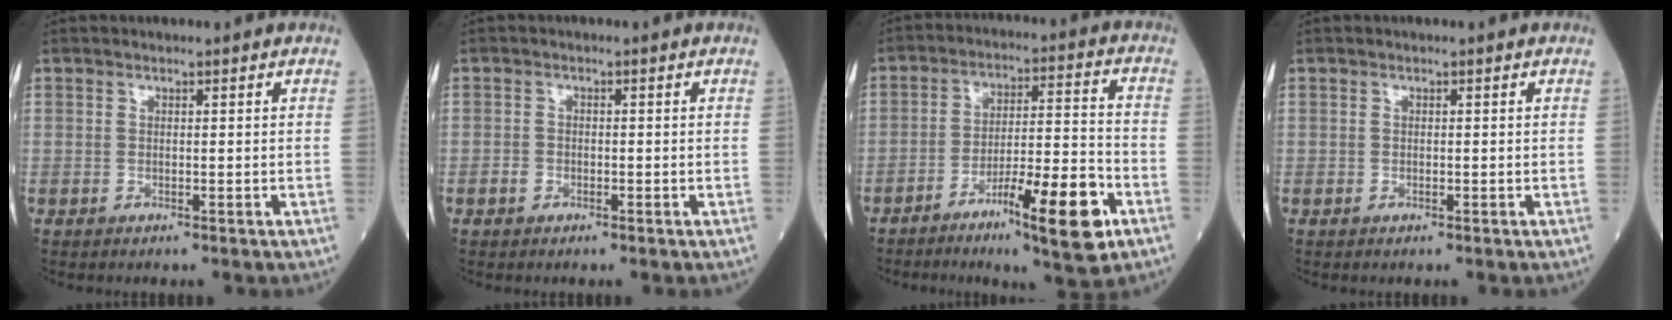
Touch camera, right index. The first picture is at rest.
{"total": 1.1, "force": [-0.5, 0.9, 0.3], "torque": [-0.003, 0.004, -0.009]}
{"total": 13.2, "force": [-6.8, 1.4, 11.3], "torque": [-0.173, 0.001, -0.107]}
{"total": 0.0}